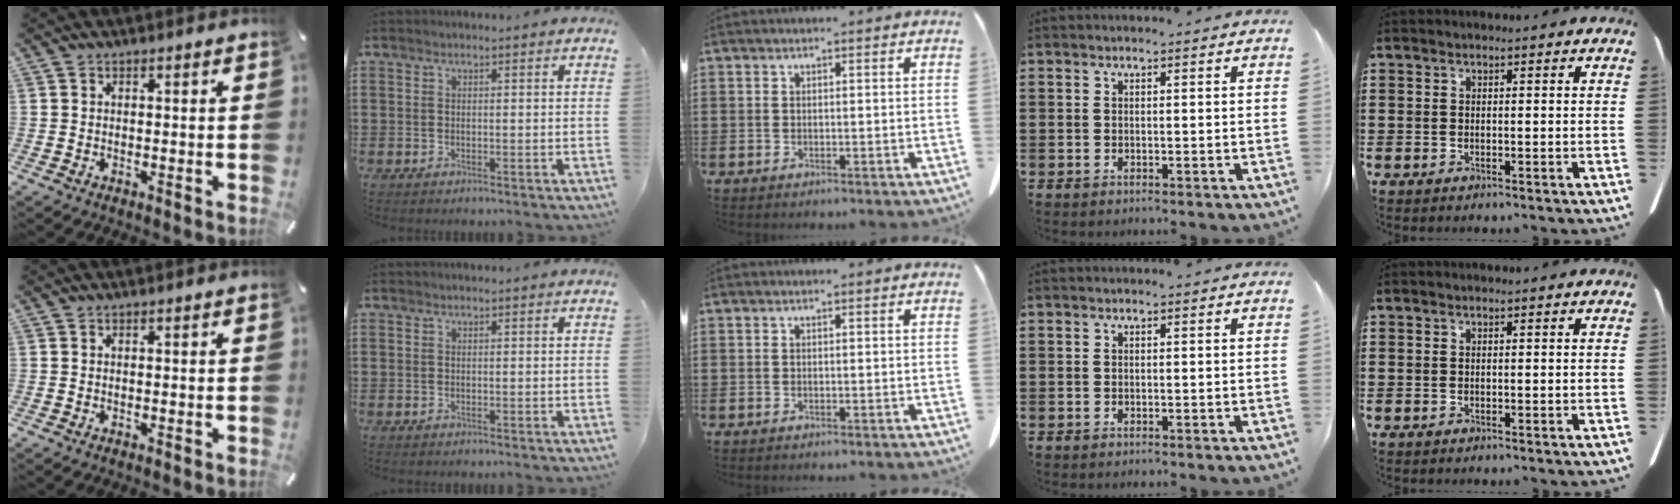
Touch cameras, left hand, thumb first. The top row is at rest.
{}